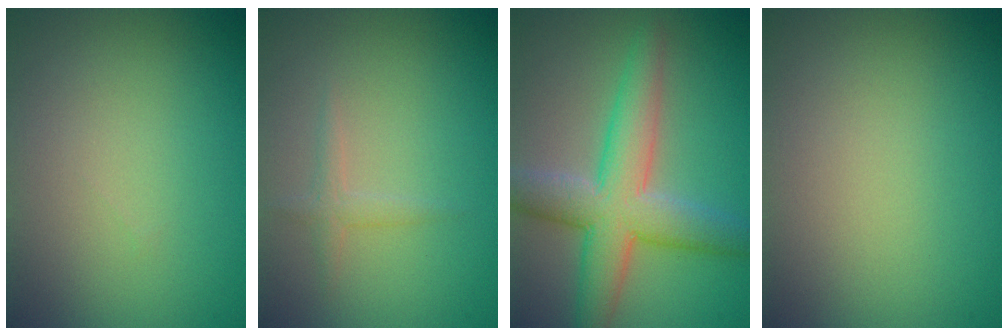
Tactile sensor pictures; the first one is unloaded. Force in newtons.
{"total": 1.1, "press": 1.1, "slide": 0.1}
{"total": 7.0, "press": 7.0, "slide": 0.0}
{"total": 0.0}